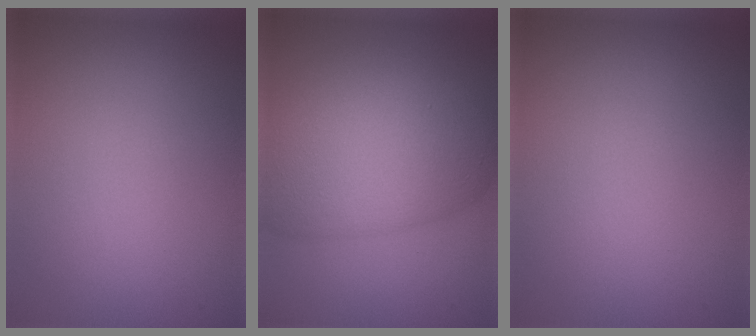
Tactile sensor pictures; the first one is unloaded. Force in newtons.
{"total": 8.9, "press": 8.9, "slide": 0.4}
{"total": 0.0}